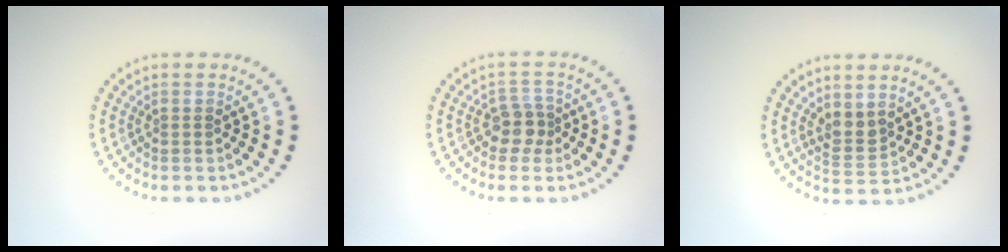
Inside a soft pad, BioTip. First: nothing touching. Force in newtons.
{"total": 2.3, "press": 1.9, "slide": 1.3}
{"total": 2.1, "press": 1.7, "slide": 1.3}